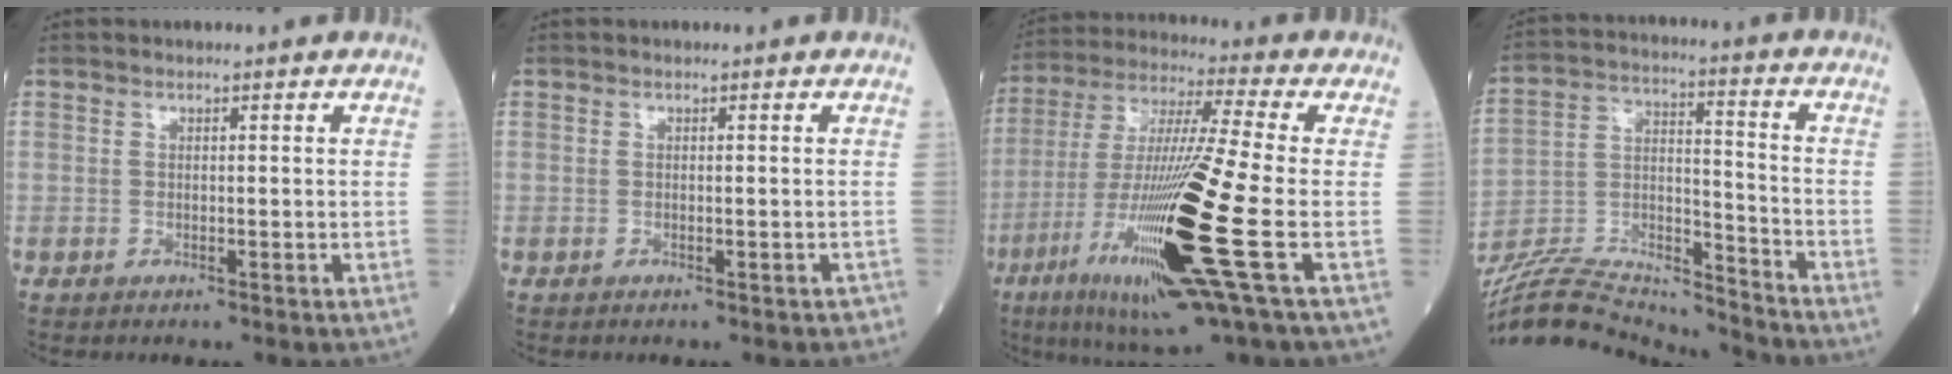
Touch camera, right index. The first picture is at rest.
{"total": 0.6, "force": [-0.3, 0.3, 0.4], "torque": [-0.002, 0.000, -0.004]}
{"total": 21.8, "force": [-6.8, -0.2, 20.7], "torque": [-0.415, -0.044, -0.133]}
{"total": 18.7, "force": [-18.2, 1.2, 4.0], "torque": [-0.081, 0.024, -0.310]}